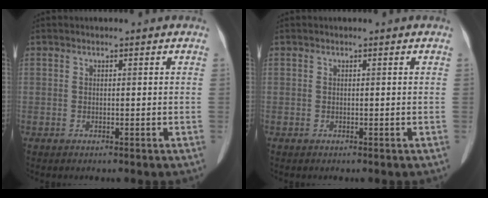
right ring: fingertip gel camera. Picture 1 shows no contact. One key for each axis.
{"total": 0.0}